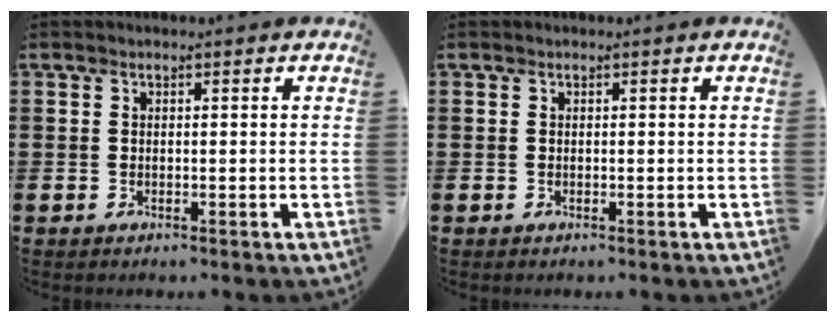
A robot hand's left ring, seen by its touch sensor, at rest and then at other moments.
{"total": 0.0}